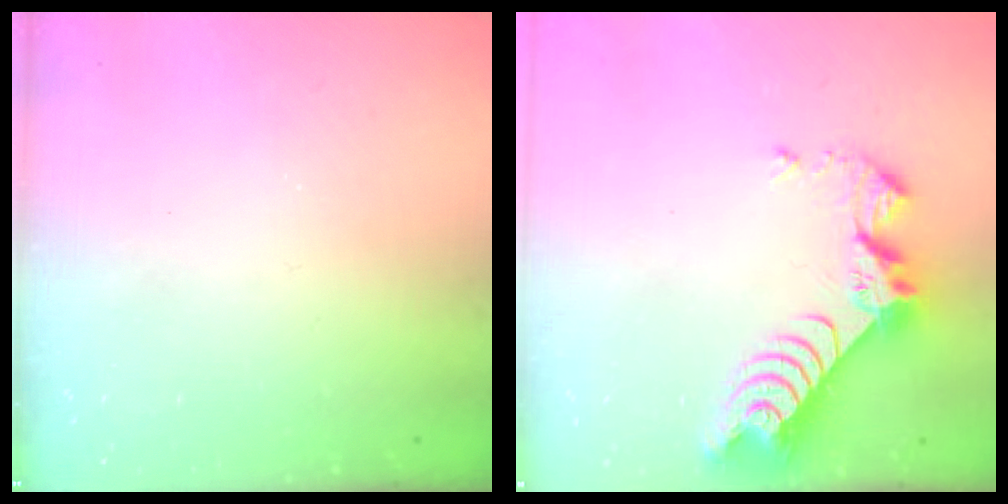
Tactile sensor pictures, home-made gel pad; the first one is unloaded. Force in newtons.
{"total": 9.3, "press": 9.2, "slide": 0.8}